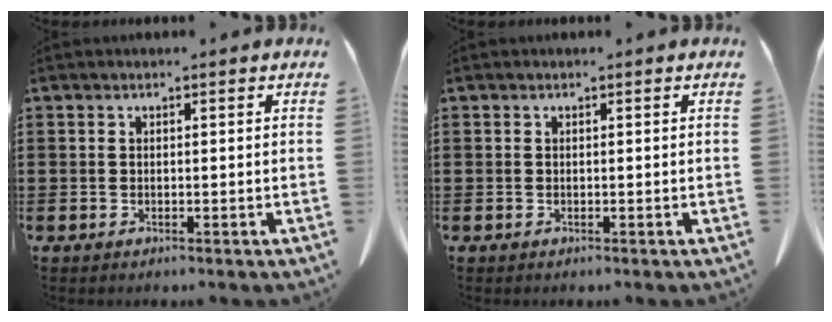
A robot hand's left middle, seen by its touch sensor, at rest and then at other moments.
{"total": 0.0}